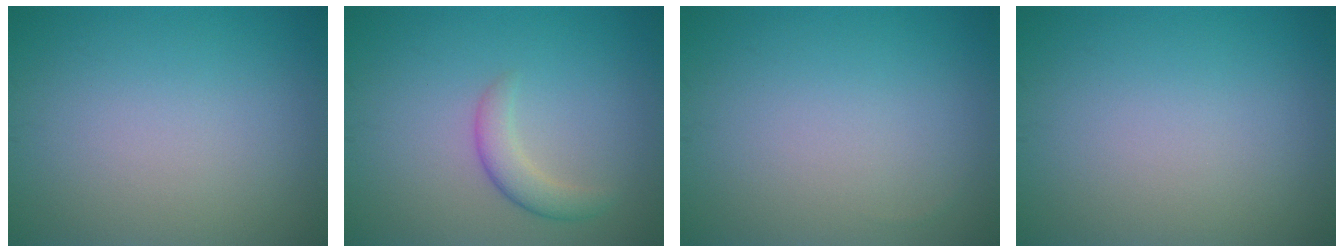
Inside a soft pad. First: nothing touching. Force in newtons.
{"total": 2.3, "press": 2.3, "slide": 0.1}
{"total": 0.0}
{"total": 0.0}